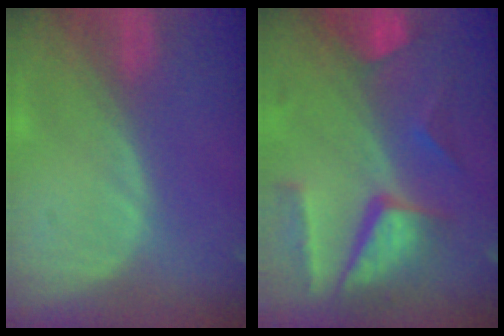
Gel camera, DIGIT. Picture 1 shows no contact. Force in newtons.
{"total": 10.4, "press": 8.8, "slide": 5.5}